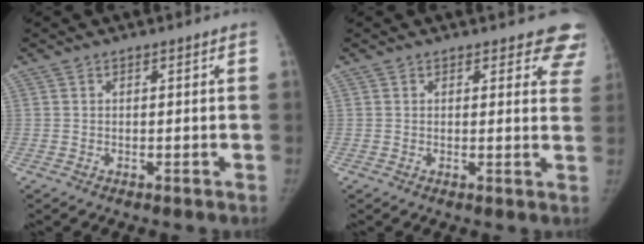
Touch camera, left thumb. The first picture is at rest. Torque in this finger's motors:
{"motor_torque": [1.48, 1.21, 0.64, -0.47, 0.14]}